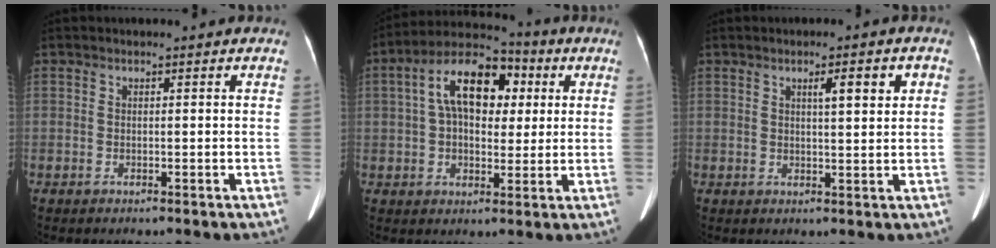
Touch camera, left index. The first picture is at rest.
{"total": 12.4, "force": [2.9, 6.7, 10.0], "torque": [-0.184, 0.042, 0.045]}
{"total": 4.1, "force": [1.6, 0.5, 3.8], "torque": [-0.057, 0.006, 0.025]}